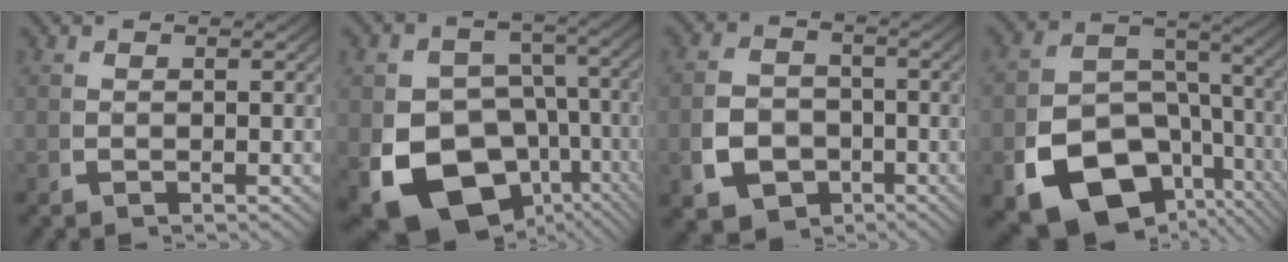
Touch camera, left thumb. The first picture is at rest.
{"total": 16.6, "force": [-5.7, 12.4, 9.5], "torque": [-0.196, -0.087, -0.063]}
{"total": 8.4, "force": [-3.2, 6.9, 3.4], "torque": [-0.068, -0.040, -0.044]}
{"total": 15.1, "force": [-6.1, 10.6, 8.9], "torque": [-0.167, -0.063, -0.080]}